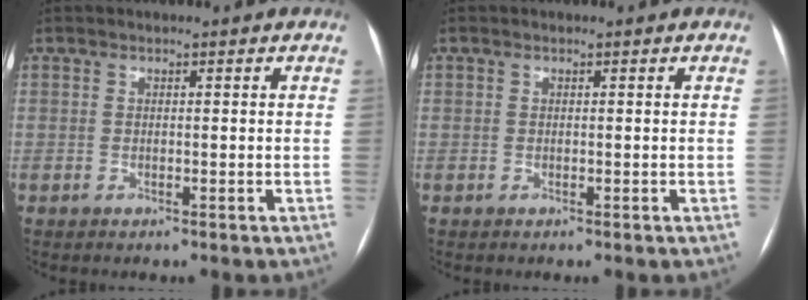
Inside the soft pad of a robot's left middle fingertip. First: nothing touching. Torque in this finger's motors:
{"motor_torque": [0.33, -0.25, 0.01, 0.00]}